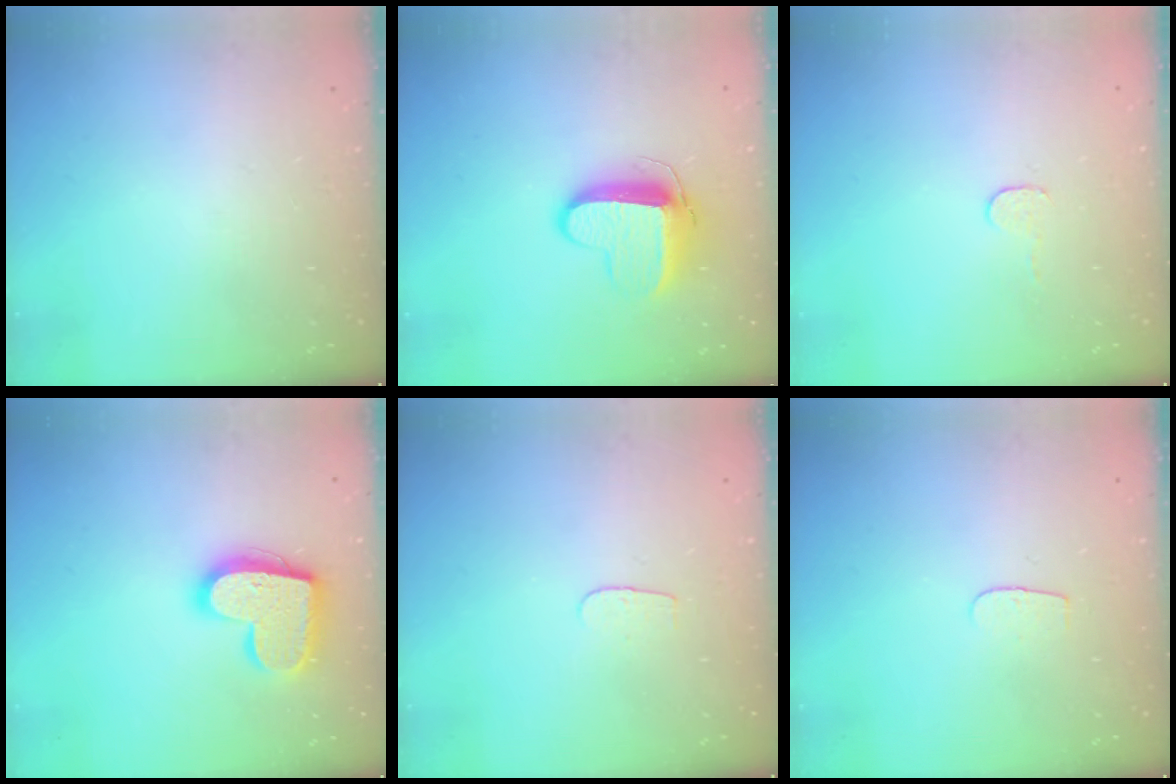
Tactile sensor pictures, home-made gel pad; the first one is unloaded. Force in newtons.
{"total": 10.7, "press": 10.6, "slide": 1.1}
{"total": 3.0, "press": 3.0, "slide": 0.3}
{"total": 17.3, "press": 17.3, "slide": 1.1}
{"total": 3.1, "press": 3.1, "slide": 0.2}
{"total": 3.7, "press": 3.7, "slide": 0.4}